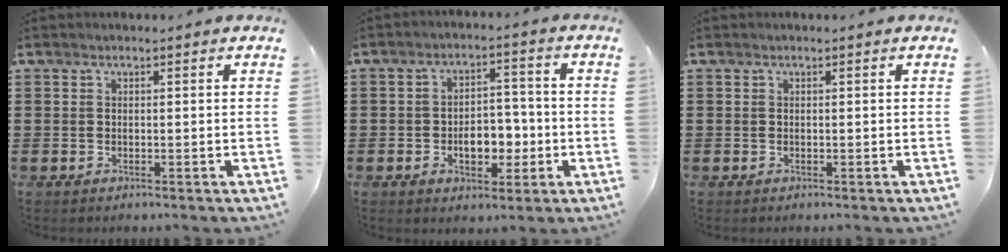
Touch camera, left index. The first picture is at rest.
{"total": 6.5, "force": [-1.7, 3.9, 4.9], "torque": [-0.073, 0.005, -0.034]}
{"total": 0.0}